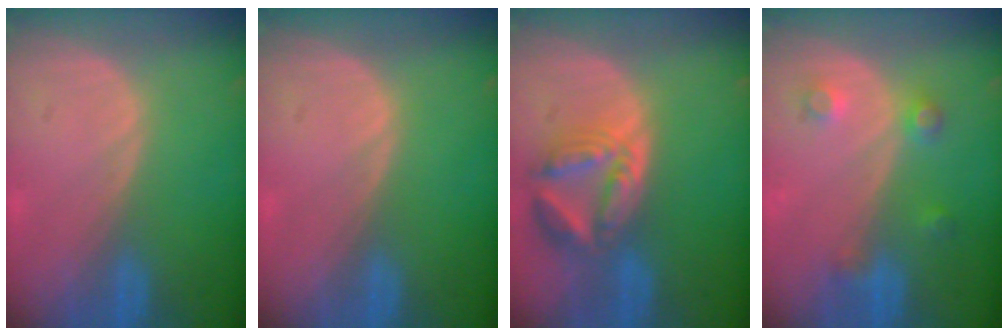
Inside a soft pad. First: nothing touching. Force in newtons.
{"total": 0.0}
{"total": 8.0, "press": 7.1, "slide": 3.7}
{"total": 3.5, "press": 3.3, "slide": 1.1}